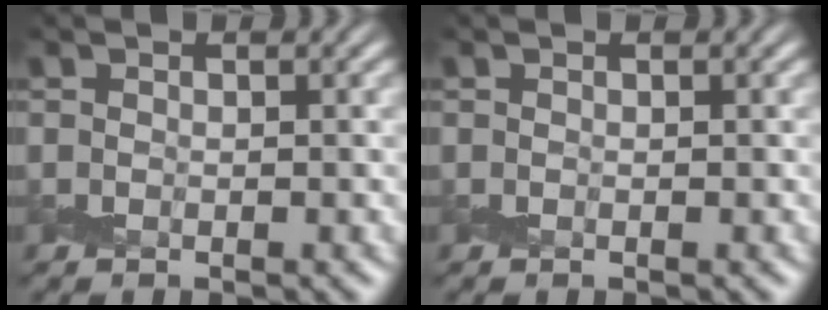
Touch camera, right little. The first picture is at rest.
{"total": 0.0}